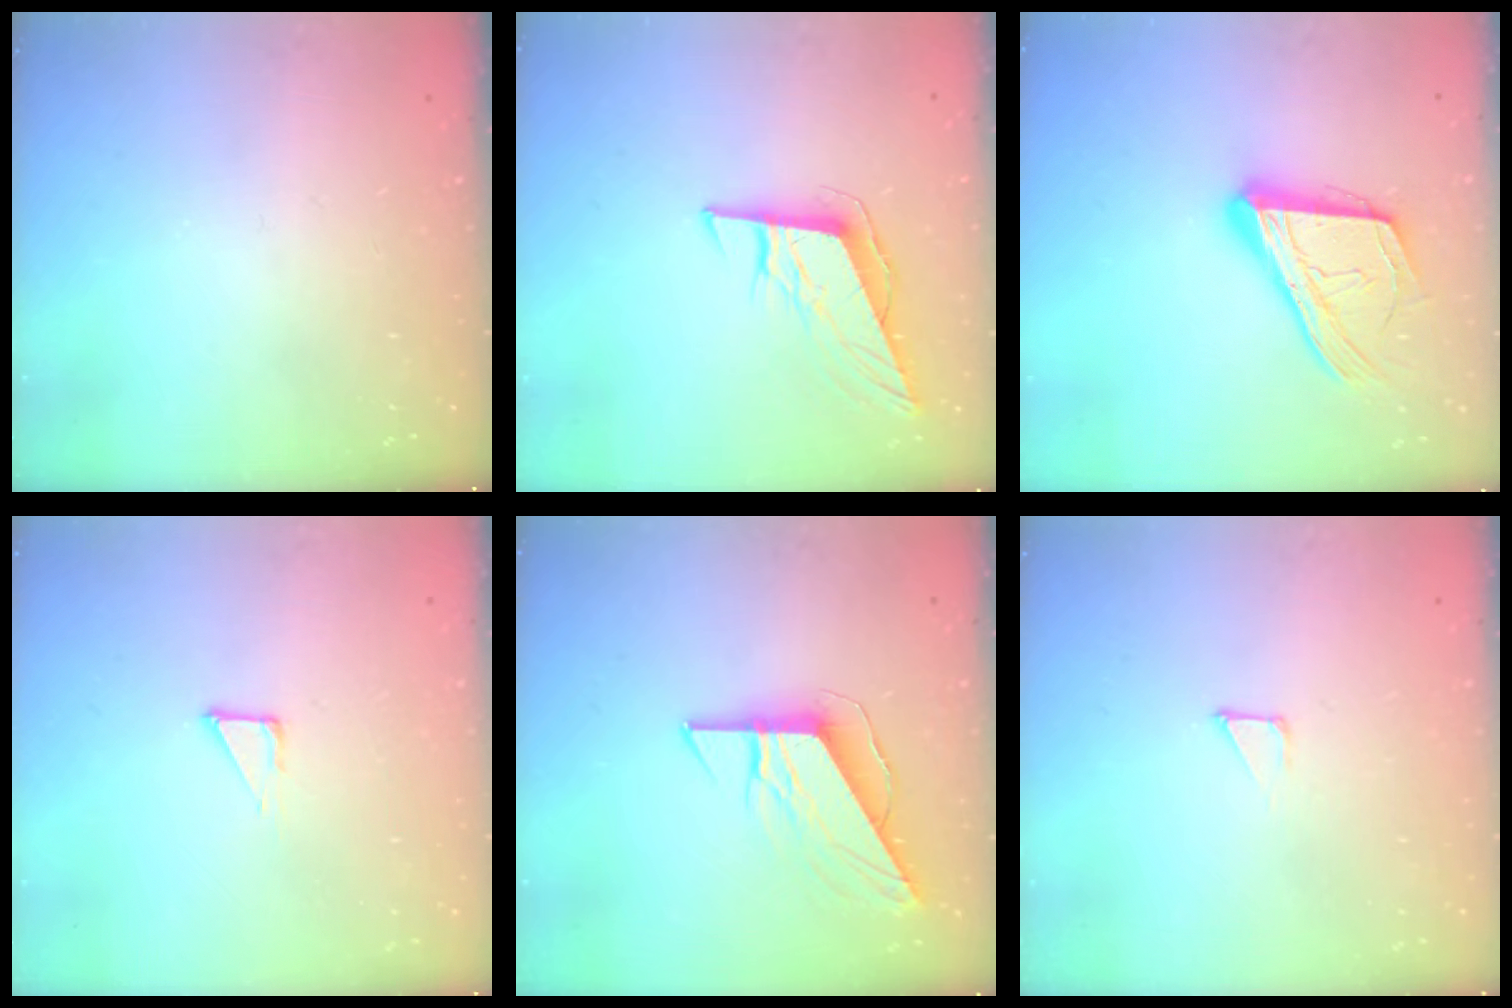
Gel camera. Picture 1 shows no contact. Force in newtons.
{"total": 10.2, "press": 9.6, "slide": 3.5}
{"total": 18.8, "press": 18.7, "slide": 2.4}
{"total": 3.6, "press": 3.6, "slide": 0.2}
{"total": 11.1, "press": 11.0, "slide": 1.2}
{"total": 1.2, "press": 1.2, "slide": 0.0}